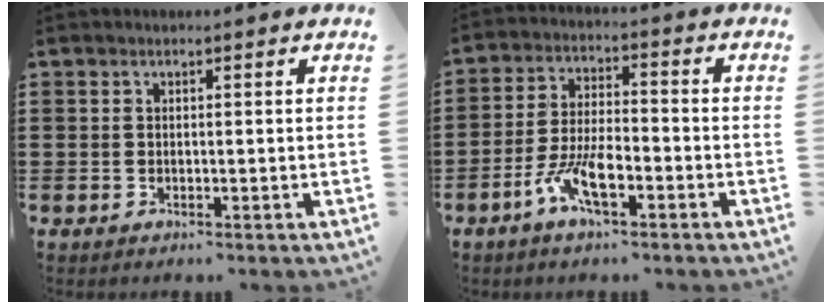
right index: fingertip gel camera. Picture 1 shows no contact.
{"total": 7.4, "force": [-4.0, 2.3, 5.9], "torque": [-0.135, -0.008, -0.078]}